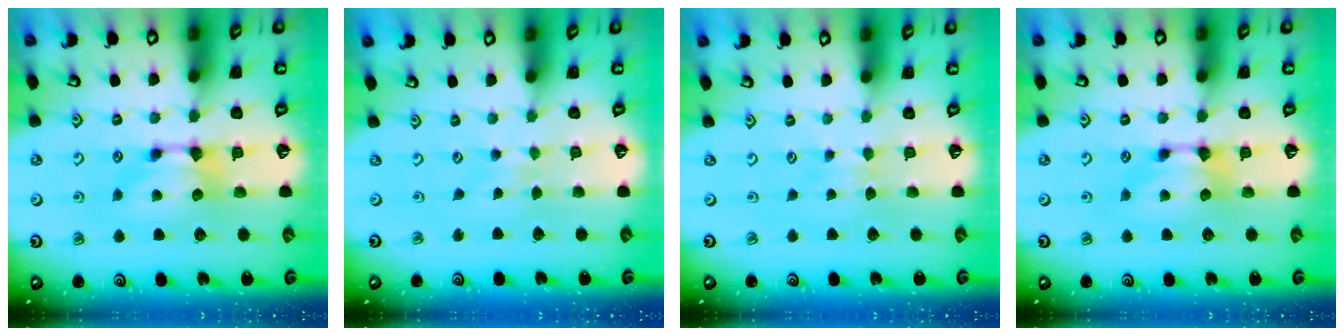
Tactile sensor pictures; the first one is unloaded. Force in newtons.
{"total": 4.5, "press": 4.5, "slide": 0.2}
{"total": 2.5, "press": 2.5, "slide": 0.5}
{"total": 0.0}